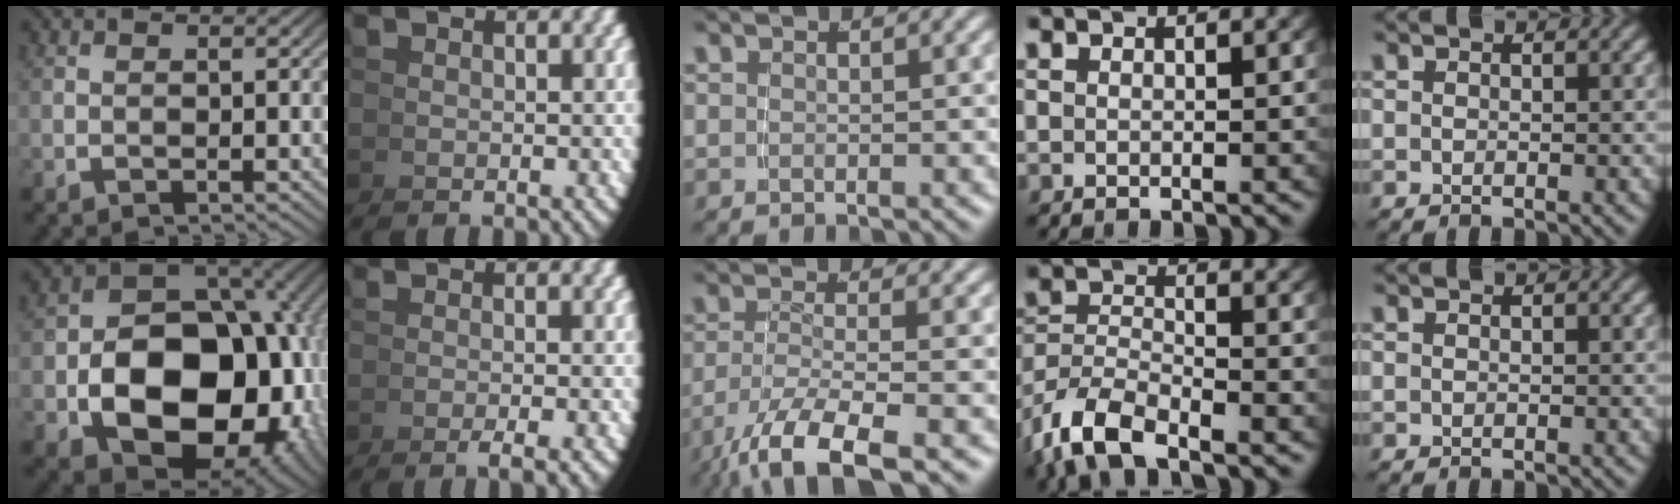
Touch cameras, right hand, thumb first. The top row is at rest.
{"thumb": {"total": 21.4, "force": [-3.4, 14.6, 15.2], "torque": [-0.284, -0.072, -0.025]}, "index": {"total": 2.4, "force": [-1.9, 0.0, 1.5], "torque": [-0.014, 0.009, -0.034]}, "middle": {"total": 7.7, "force": [-4.6, 2.6, 5.6], "torque": [-0.105, -0.040, -0.049]}, "ring": {"total": 6.7, "force": [-3.9, 4.3, 3.3], "torque": [-0.096, -0.029, -0.062]}}